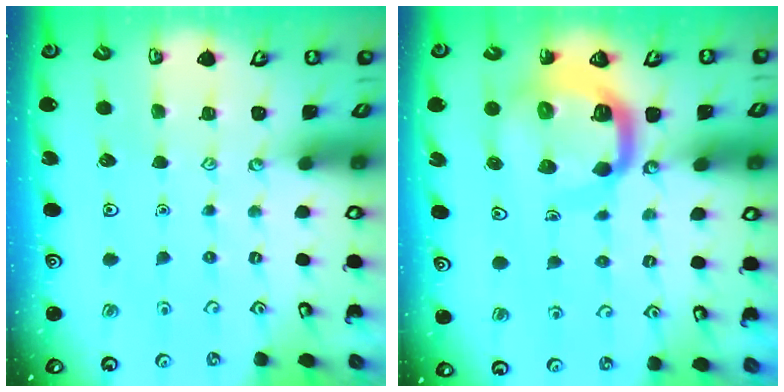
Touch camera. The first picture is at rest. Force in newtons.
{"total": 12.8, "press": 12.7, "slide": 1.6}